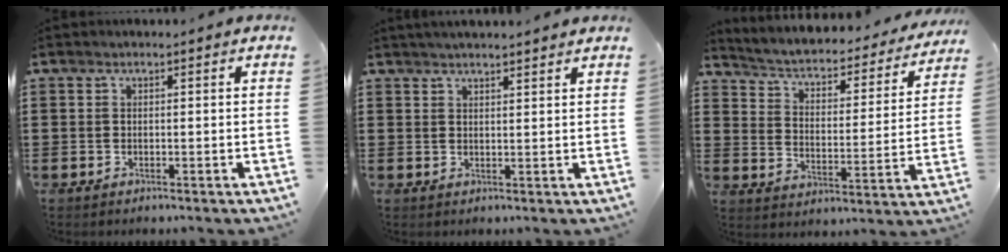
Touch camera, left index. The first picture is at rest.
{"total": 2.1, "force": [2.0, -0.2, 0.4], "torque": [-0.011, -0.001, 0.039]}
{"total": 2.6, "force": [2.0, 0.9, 1.3], "torque": [-0.042, -0.026, 0.022]}